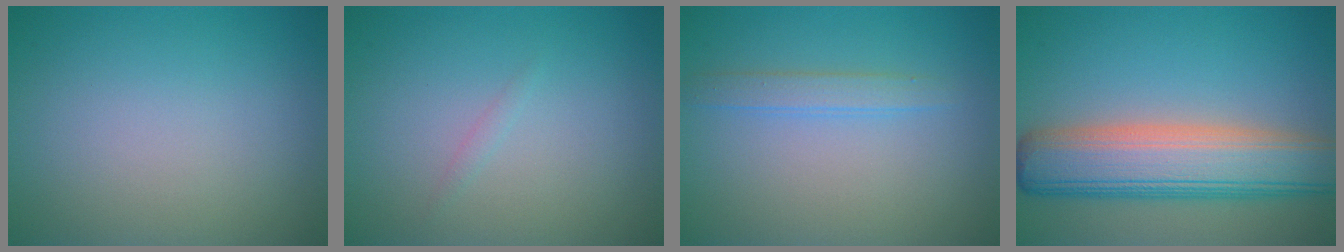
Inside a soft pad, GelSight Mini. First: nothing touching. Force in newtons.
{"total": 0.5, "press": 0.5, "slide": 0.0}
{"total": 1.7, "press": 1.7, "slide": 0.1}
{"total": 9.1, "press": 9.1, "slide": 0.6}